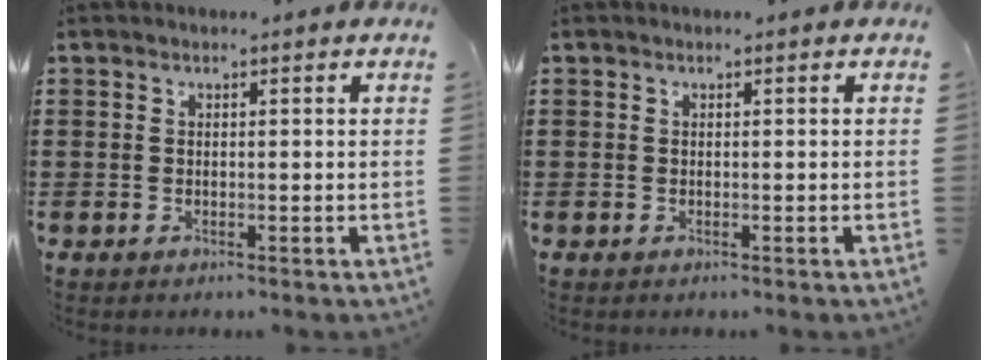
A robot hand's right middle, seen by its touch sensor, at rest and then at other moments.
{"total": 0.0}